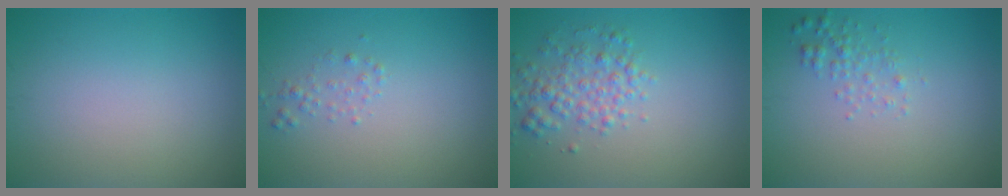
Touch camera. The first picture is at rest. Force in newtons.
{"total": 1.0, "press": 1.0, "slide": 0.1}
{"total": 3.1, "press": 3.1, "slide": 0.1}
{"total": 1.5, "press": 1.5, "slide": 0.1}